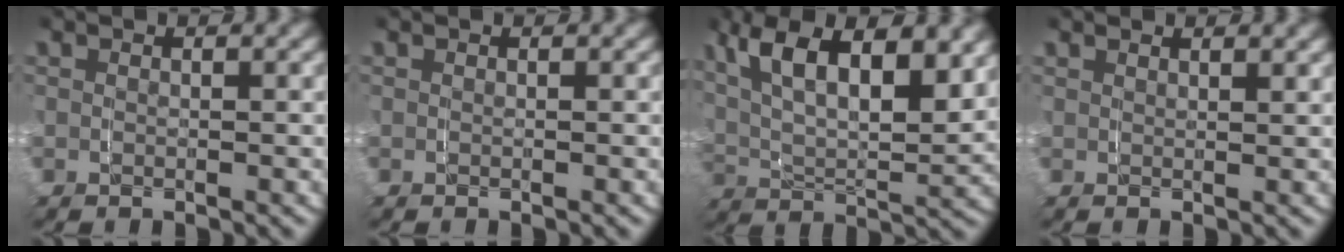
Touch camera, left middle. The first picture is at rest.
{"total": 0.0}
{"total": 9.5, "force": [3.6, 4.9, 7.3], "torque": [-0.139, 0.001, 0.059]}
{"total": 1.0, "force": [1.0, -0.3, 0.0], "torque": [-0.001, -0.001, 0.017]}